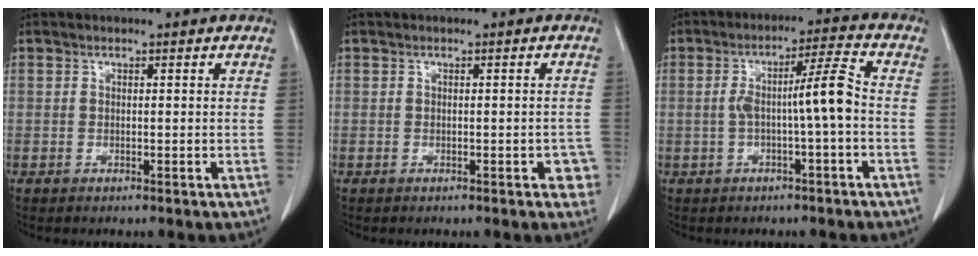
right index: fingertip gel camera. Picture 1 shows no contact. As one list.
[{"total": 2.7, "force": [-1.1, 1.1, 2.1], "torque": [-0.010, 0.003, -0.010]}, {"total": 6.7, "force": [-1.0, -0.3, 6.6], "torque": [-0.113, 0.022, -0.013]}]